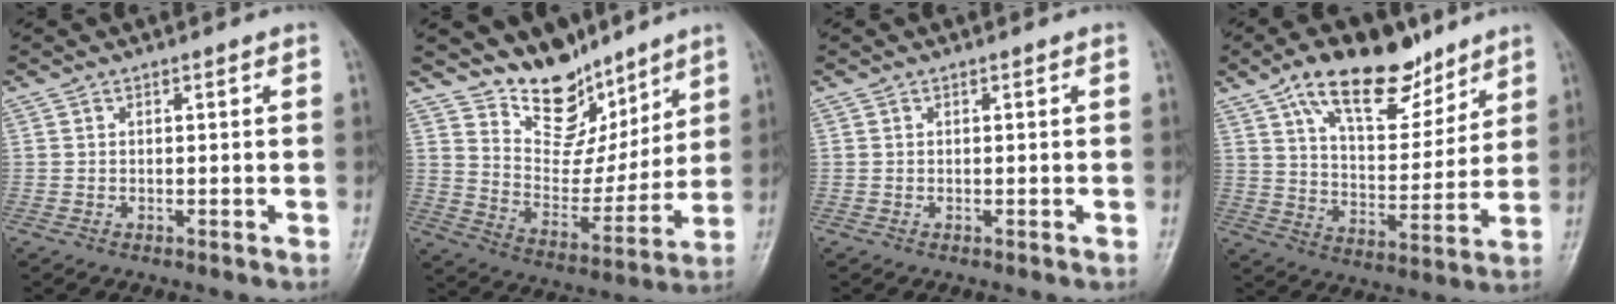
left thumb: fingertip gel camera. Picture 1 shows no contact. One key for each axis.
{"total": 14.2, "fx": 11.3, "fy": 7.5, "fz": 4.1, "tx": -0.014, "ty": -0.079, "tz": 0.204}
{"total": 0.0}
{"total": 18.0, "fx": 11.6, "fy": 8.5, "fz": 10.8, "tx": -0.128, "ty": -0.051, "tz": 0.197}